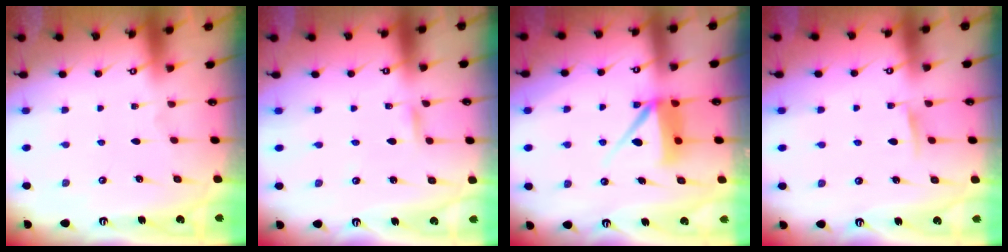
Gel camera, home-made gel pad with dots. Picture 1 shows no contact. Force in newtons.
{"total": 2.4, "press": 2.4, "slide": 0.2}
{"total": 9.9, "press": 9.9, "slide": 0.7}
{"total": 3.8, "press": 3.8, "slide": 0.5}